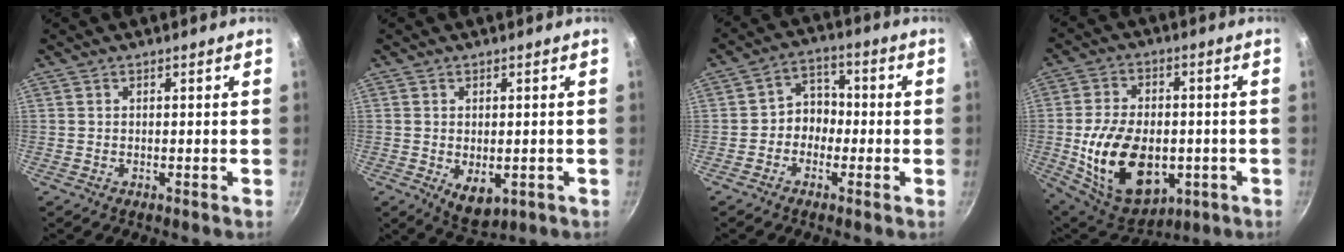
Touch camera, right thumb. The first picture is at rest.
{"total": 5.6, "force": [-1.1, 3.5, 4.3], "torque": [-0.056, -0.013, -0.005]}
{"total": 5.8, "force": [-1.3, 4.9, 2.9], "torque": [-0.003, 0.029, -0.034]}
{"total": 20.0, "force": [-3.6, 12.9, 14.9], "torque": [-0.244, 0.005, -0.041]}